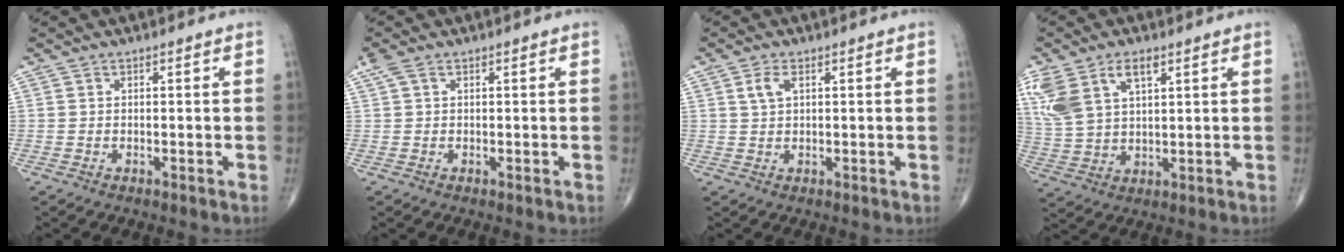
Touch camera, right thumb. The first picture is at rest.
{"total": 1.9, "force": [0.9, 0.8, 1.4], "torque": [-0.045, 0.017, 0.024]}
{"total": 2.7, "force": [1.1, 1.4, 2.1], "torque": [-0.044, 0.006, 0.024]}
{"total": 11.6, "force": [5.4, 6.0, 8.3], "torque": [-0.183, -0.002, 0.116]}